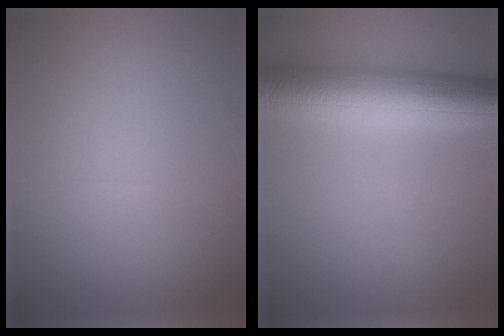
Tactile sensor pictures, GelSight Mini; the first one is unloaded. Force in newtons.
{"total": 8.9, "press": 8.9, "slide": 0.1}